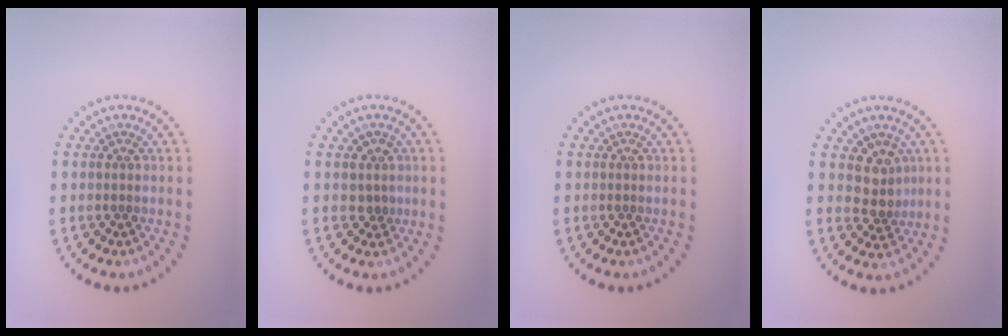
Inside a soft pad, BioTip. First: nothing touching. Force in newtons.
{"total": 1.3, "press": 1.1, "slide": 0.7}
{"total": 0.0}
{"total": 2.6, "press": 2.0, "slide": 1.5}